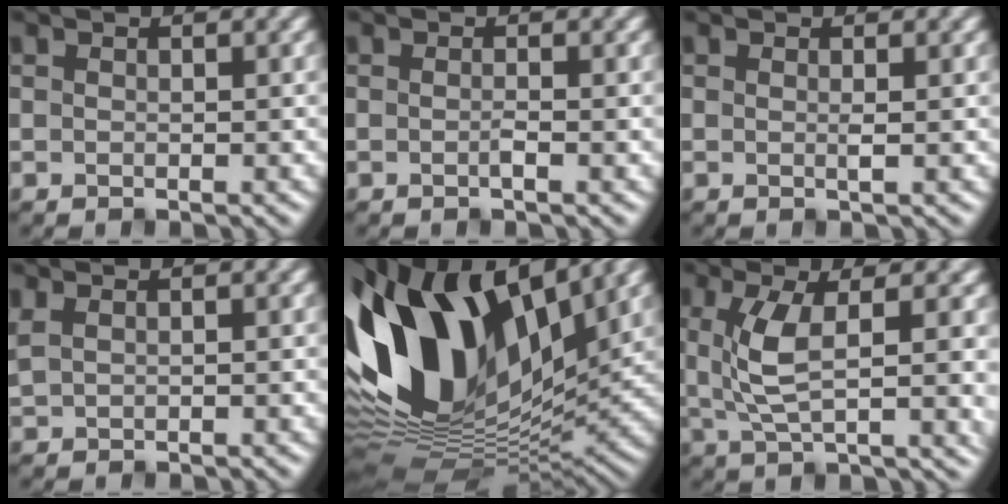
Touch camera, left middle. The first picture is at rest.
{"total": 0.7, "force": [-0.4, 0.1, 0.6], "torque": [-0.007, 0.002, -0.010]}
{"total": 0.7, "force": [0.2, 0.1, 0.7], "torque": [-0.010, -0.003, -0.002]}
{"total": 1.1, "force": [0.8, 0.4, 0.6], "torque": [-0.016, 0.008, 0.024]}
{"total": 16.4, "force": [3.4, 9.3, 13.0], "torque": [-0.276, 0.018, 0.042]}
{"total": 6.3, "force": [0.9, 2.2, 5.8], "torque": [-0.122, -0.006, 0.021]}